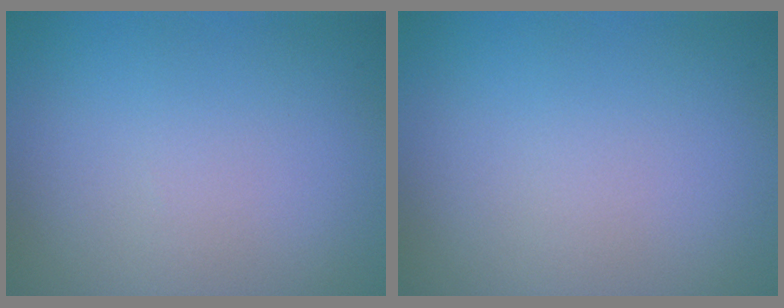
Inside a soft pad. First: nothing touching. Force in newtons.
{"total": 0.0}